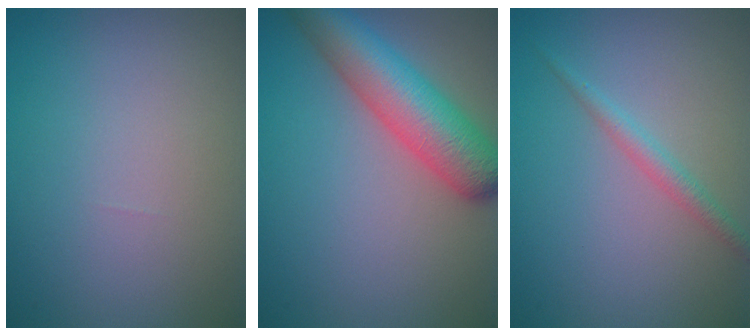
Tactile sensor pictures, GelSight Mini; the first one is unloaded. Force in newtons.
{"total": 7.6, "press": 7.6, "slide": 0.3}
{"total": 1.6, "press": 1.6, "slide": 0.1}